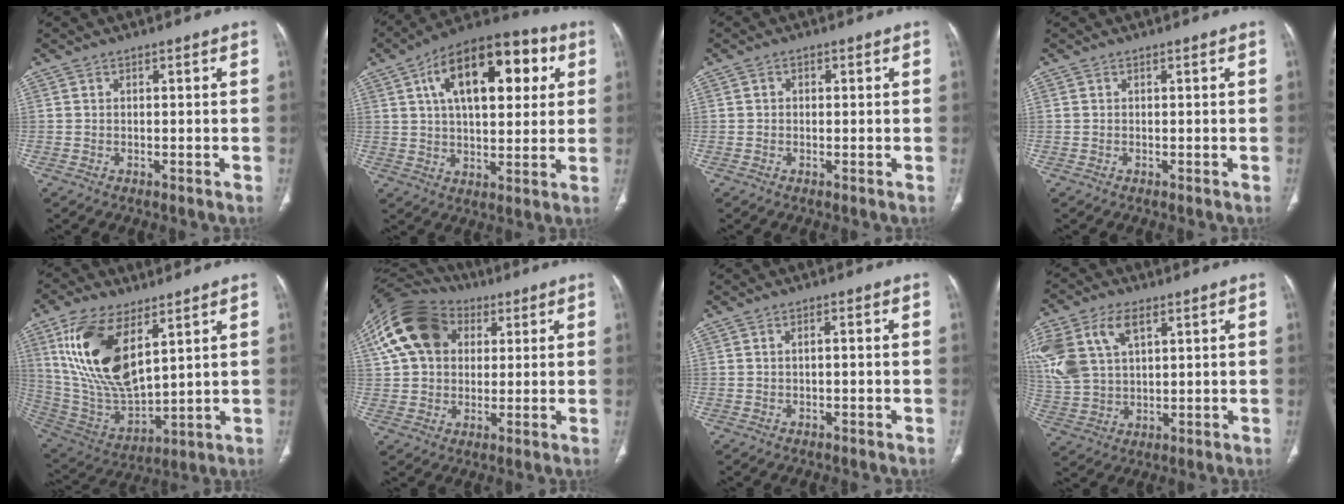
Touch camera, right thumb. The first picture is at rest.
{"total": 21.4, "force": [6.9, 10.6, 17.2], "torque": [-0.236, 0.011, 0.100]}
{"total": 1.1, "force": [0.1, 1.0, 0.6], "torque": [-0.001, 0.004, -0.003]}
{"total": 0.0}
{"total": 19.6, "force": [8.2, 9.1, 15.2], "torque": [-0.286, -0.032, 0.170]}
{"total": 18.4, "force": [5.6, 13.6, 11.0], "torque": [-0.210, 0.022, 0.092]}
{"total": 1.2, "force": [-0.1, 0.4, 1.2], "torque": [-0.025, 0.006, -0.001]}
{"total": 16.6, "force": [6.8, 10.1, 11.3], "torque": [-0.265, 0.000, 0.138]}